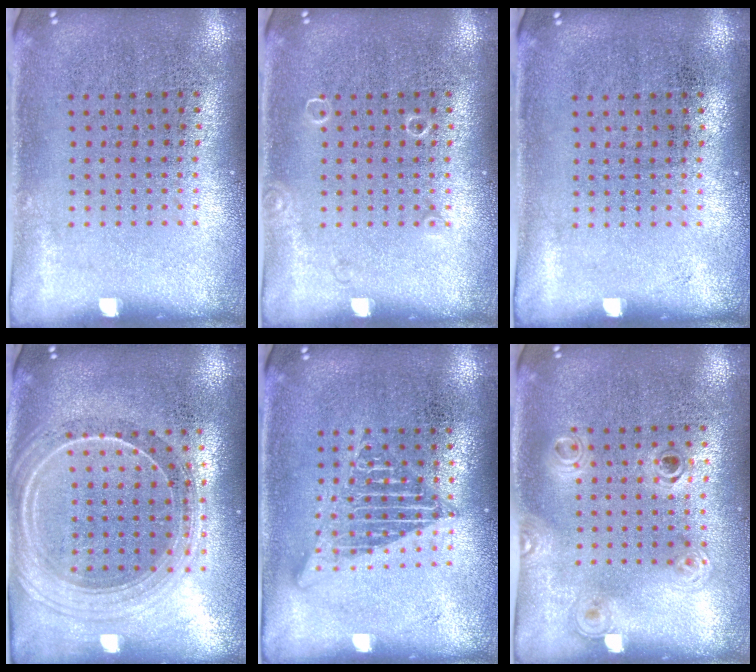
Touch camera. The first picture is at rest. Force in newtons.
{"total": 0.6, "press": 0.6, "slide": 0.1}
{"total": 0.0}
{"total": 2.3, "press": 2.0, "slide": 1.2}
{"total": 2.4, "press": 2.4, "slide": 0.2}
{"total": 1.1, "press": 1.0, "slide": 0.4}